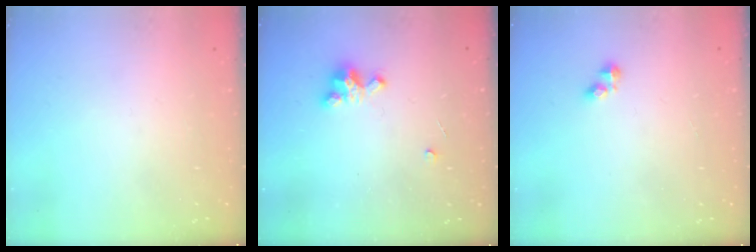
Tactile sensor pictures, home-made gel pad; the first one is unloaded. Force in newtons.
{"total": 3.3, "press": 3.3, "slide": 0.3}
{"total": 2.4, "press": 2.4, "slide": 0.4}